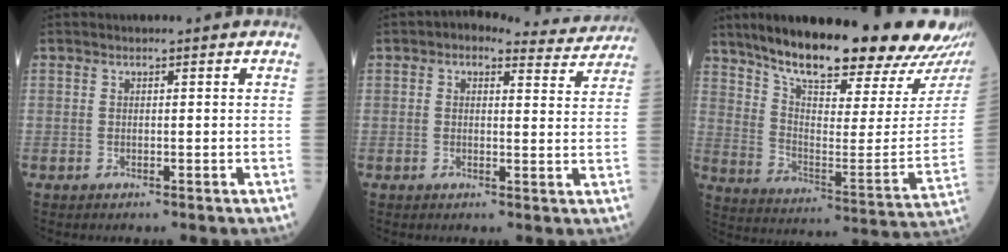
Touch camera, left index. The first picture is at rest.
{"total": 6.3, "force": [5.4, 2.7, 1.5], "torque": [-0.004, 0.008, 0.045]}
{"total": 25.4, "force": [20.7, 3.9, 14.2], "torque": [-0.225, -0.043, 0.288]}